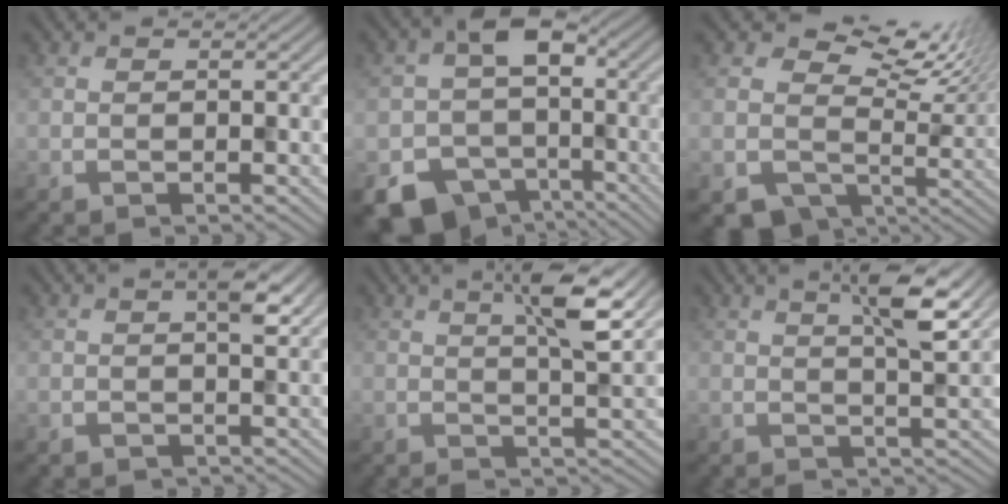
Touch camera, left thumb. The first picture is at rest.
{"total": 12.0, "force": [-4.3, 9.7, 5.6], "torque": [-0.092, -0.033, -0.079]}
{"total": 13.5, "force": [4.4, 9.8, 8.2], "torque": [-0.150, -0.006, 0.080]}
{"total": 2.6, "force": [0.7, 1.1, 2.2], "torque": [-0.035, 0.003, 0.010]}
{"total": 5.8, "force": [2.4, 0.5, 5.2], "torque": [-0.091, 0.007, 0.041]}
{"total": 5.1, "force": [2.5, 0.5, 4.5], "torque": [-0.081, 0.007, 0.042]}